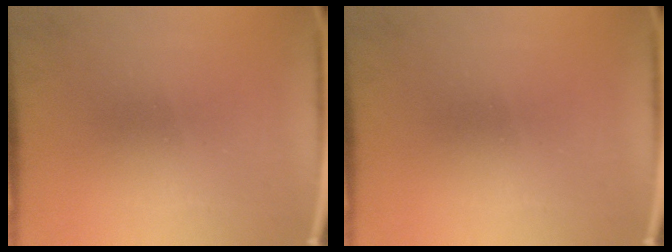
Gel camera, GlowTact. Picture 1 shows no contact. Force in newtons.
{"total": 0.0}